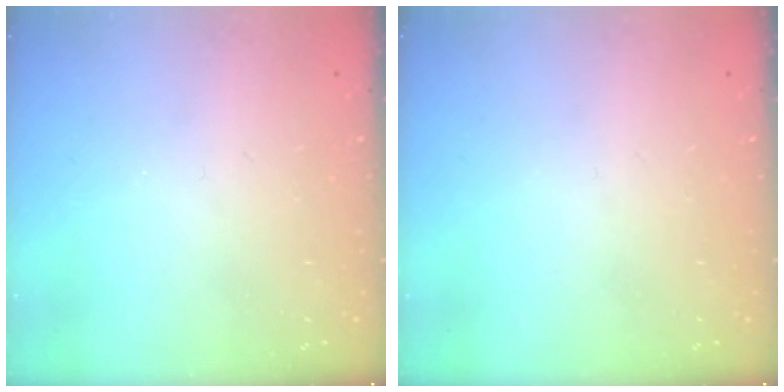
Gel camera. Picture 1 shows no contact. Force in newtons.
{"total": 0.0}